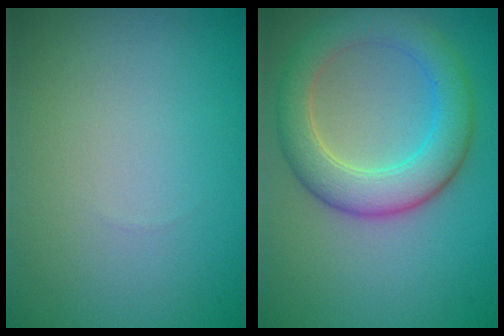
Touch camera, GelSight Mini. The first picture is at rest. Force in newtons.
{"total": 5.7, "press": 5.7, "slide": 0.3}